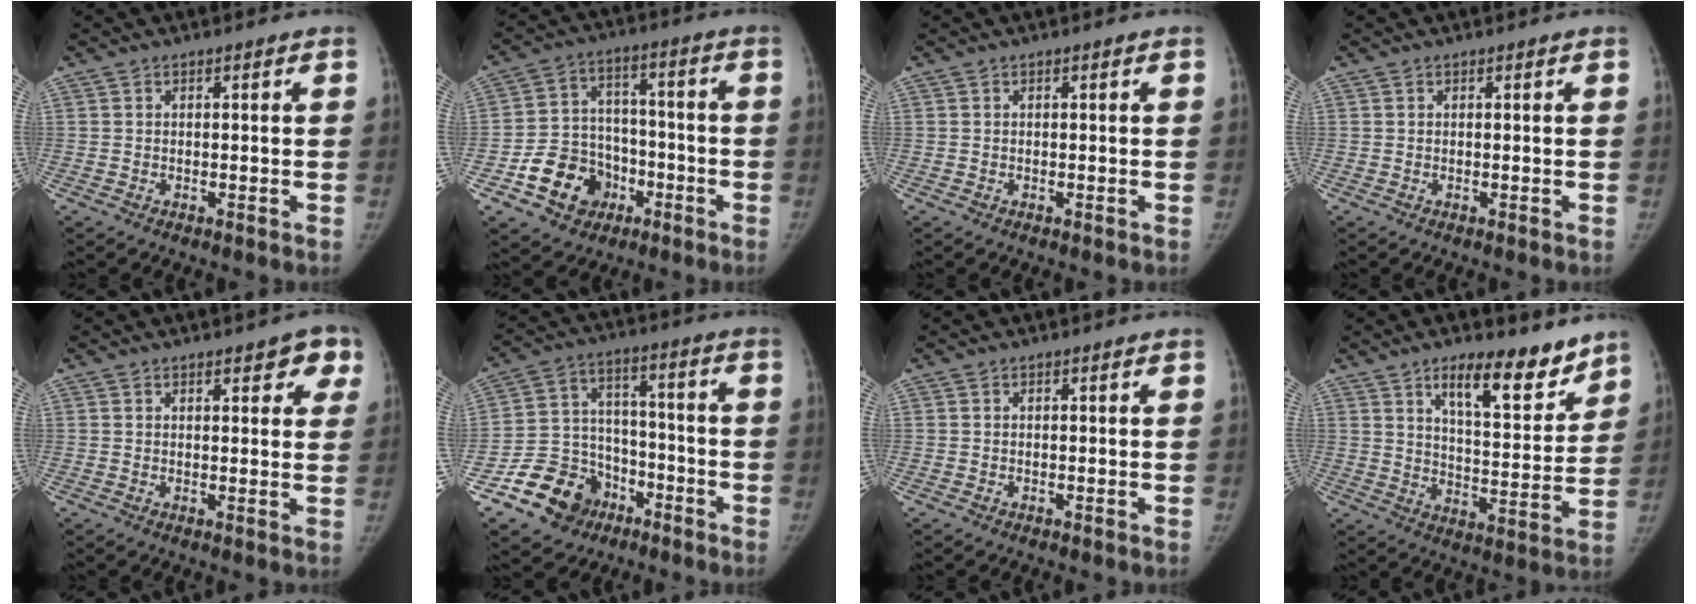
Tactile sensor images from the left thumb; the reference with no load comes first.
{"total": 13.1, "force": [-5.8, 10.6, 4.9], "torque": [-0.048, 0.052, -0.090]}
{"total": 0.0}
{"total": 0.0}
{"total": 6.4, "force": [3.4, 2.7, 4.6], "torque": [-0.020, -0.009, 0.033]}
{"total": 14.2, "force": [-8.0, 11.0, 4.1], "torque": [-0.040, 0.080, -0.130]}
{"total": 0.0}
{"total": 13.5, "force": [9.4, 4.8, 8.4], "torque": [-0.091, -0.070, 0.152]}